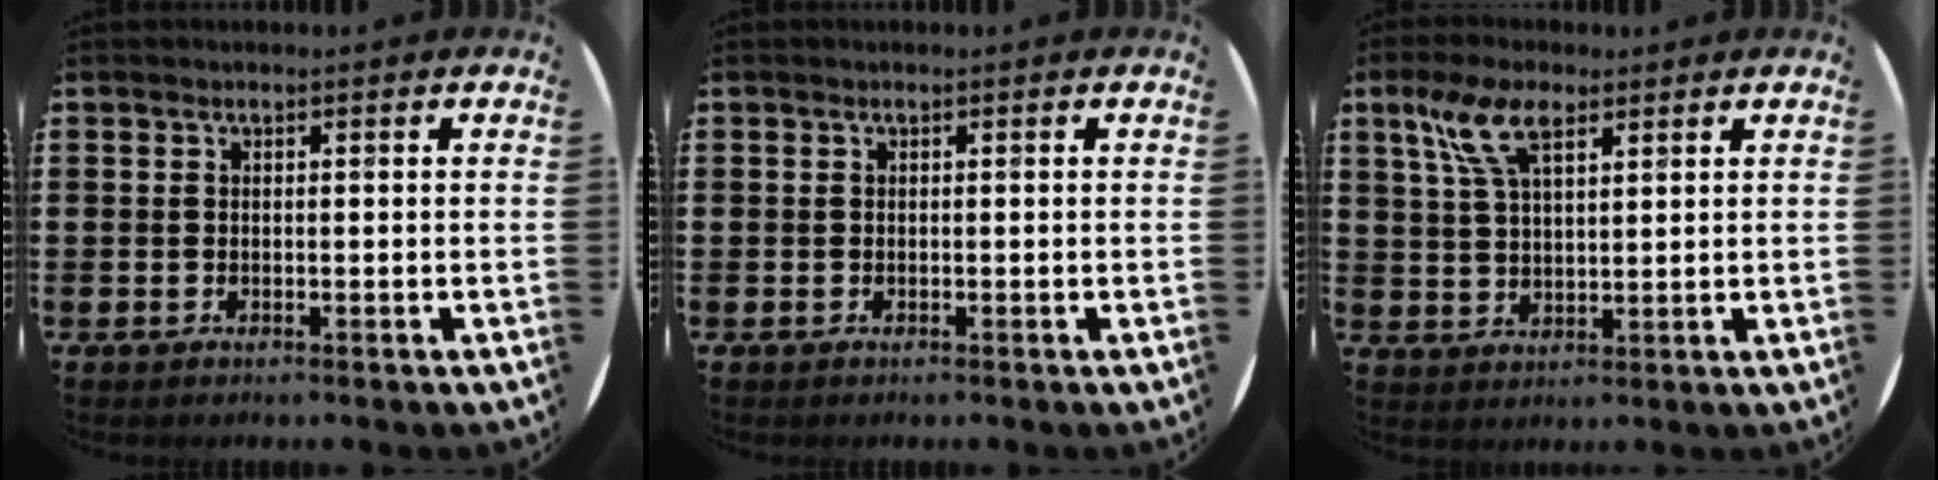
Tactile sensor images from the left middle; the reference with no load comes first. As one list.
[{"total": 0.0}, {"total": 6.8, "force": [4.0, 2.7, 4.8], "torque": [-0.107, 0.010, 0.071]}]